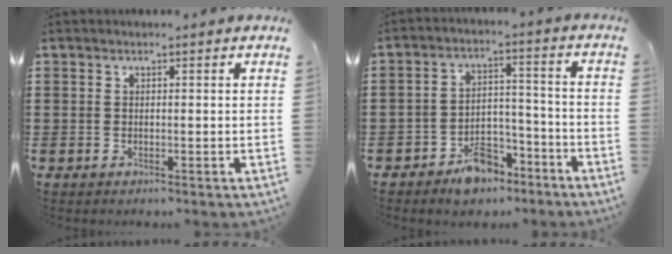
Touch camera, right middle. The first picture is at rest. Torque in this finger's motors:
{"motor_torque": [2.14, 0.00, 0.05, 0.02]}